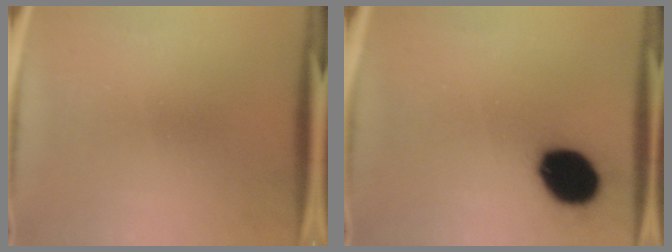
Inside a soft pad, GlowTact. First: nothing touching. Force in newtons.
{"total": 14.8}